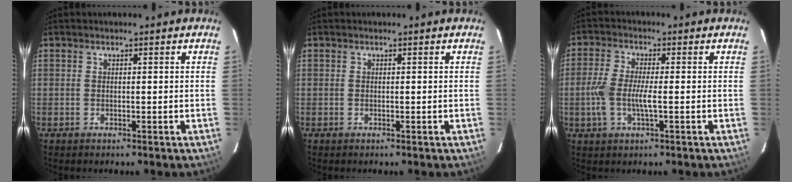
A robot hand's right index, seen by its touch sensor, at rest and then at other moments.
{"total": 0.0}
{"total": 6.3, "force": [-1.3, 1.7, 5.9], "torque": [-0.131, -0.001, -0.025]}